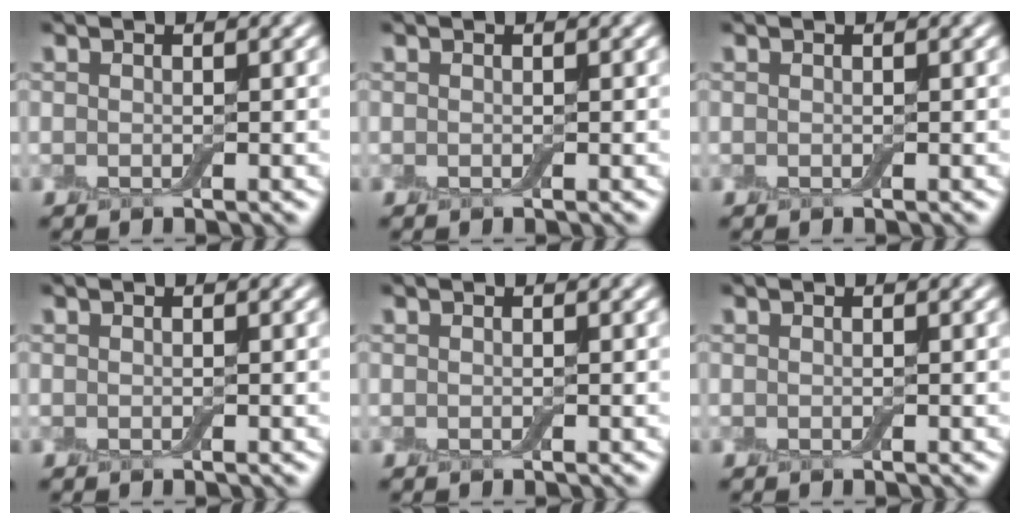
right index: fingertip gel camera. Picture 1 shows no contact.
{"total": 0.0}
{"total": 0.0}
{"total": 0.0}
{"total": 0.0}
{"total": 0.0}